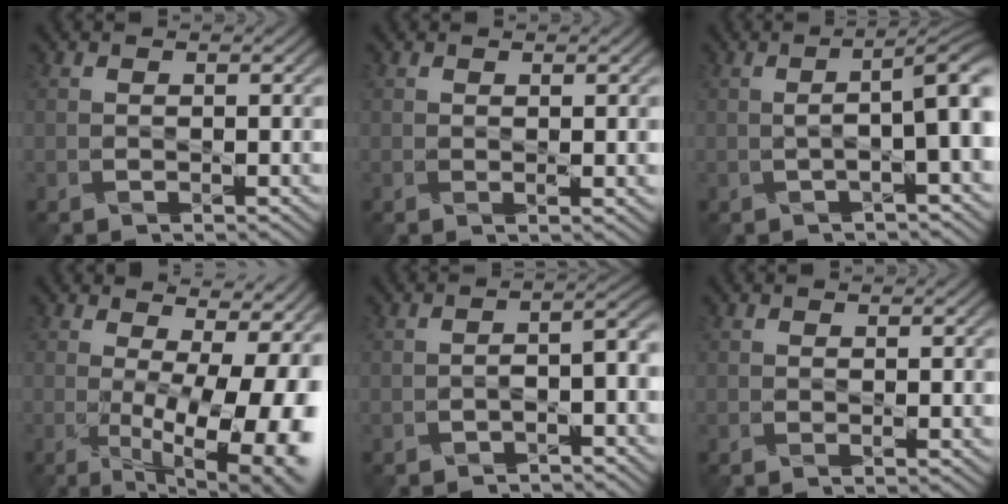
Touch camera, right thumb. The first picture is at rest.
{"total": 1.3, "force": [0.3, 0.4, 1.2], "torque": [-0.026, 0.002, 0.005]}
{"total": 4.7, "force": [0.1, 0.4, 4.6], "torque": [-0.070, 0.013, 0.004]}
{"total": 14.8, "force": [-1.0, 6.9, 13.1], "torque": [-0.169, -0.025, 0.013]}
{"total": 2.8, "force": [-1.8, 0.4, 2.1], "torque": [-0.033, 0.012, -0.033]}
{"total": 1.0, "force": [0.1, 0.4, 0.9], "torque": [-0.019, 0.002, 0.002]}